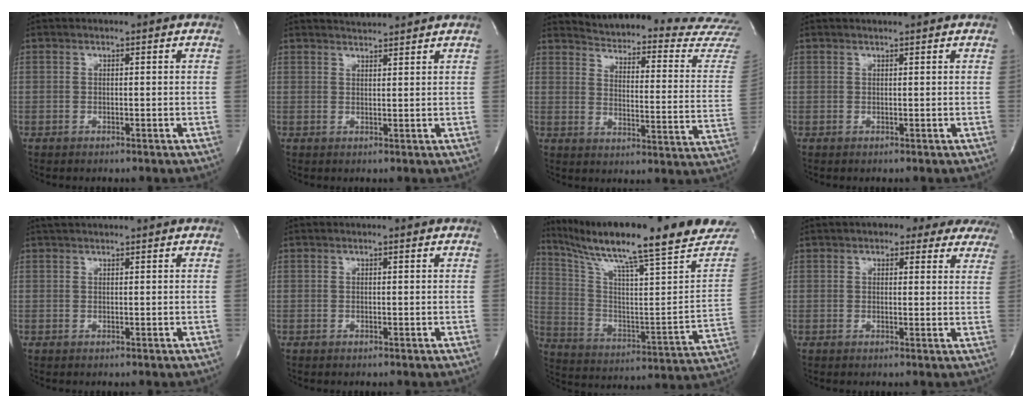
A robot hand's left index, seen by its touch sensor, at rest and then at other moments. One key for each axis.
{"total": 2.8, "fx": 2.7, "fy": -0.5, "fz": 0.0, "tx": -0.005, "ty": 0.005, "tz": 0.045}
{"total": 24.2, "fx": 23.7, "fy": 0.7, "fz": 5.0, "tx": -0.071, "ty": -0.156, "tz": 0.267}
{"total": 1.2, "fx": 1.1, "fy": -0.3, "fz": 0.3, "tx": -0.005, "ty": 0.003, "tz": 0.016}
{"total": 2.6, "fx": 2.4, "fy": 0.1, "fz": 1.1, "tx": -0.013, "ty": 0.025, "tz": 0.041}
{"total": 0.0}
{"total": 28.4, "fx": 22.6, "fy": 1.1, "fz": 17.2, "tx": -0.289, "ty": -0.054, "tz": 0.320}
{"total": 11.1, "fx": 9.1, "fy": 4.2, "fz": 4.8, "tx": -0.027, "ty": 0.012, "tz": 0.088}